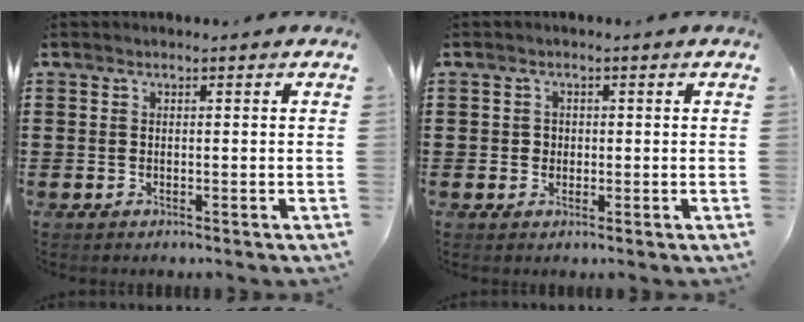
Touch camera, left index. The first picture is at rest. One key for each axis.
{"total": 1.3, "fx": 0.2, "fy": 1.3, "fz": 0.2, "tx": -0.009, "ty": 0.007, "tz": 0.002}